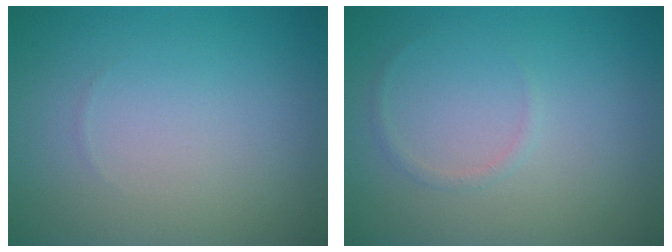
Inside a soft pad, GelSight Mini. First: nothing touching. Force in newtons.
{"total": 0.6, "press": 0.6, "slide": 0.1}